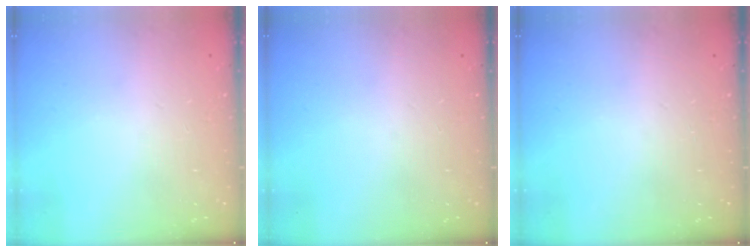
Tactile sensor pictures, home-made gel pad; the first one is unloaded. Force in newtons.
{"total": 0.0}
{"total": 0.0}